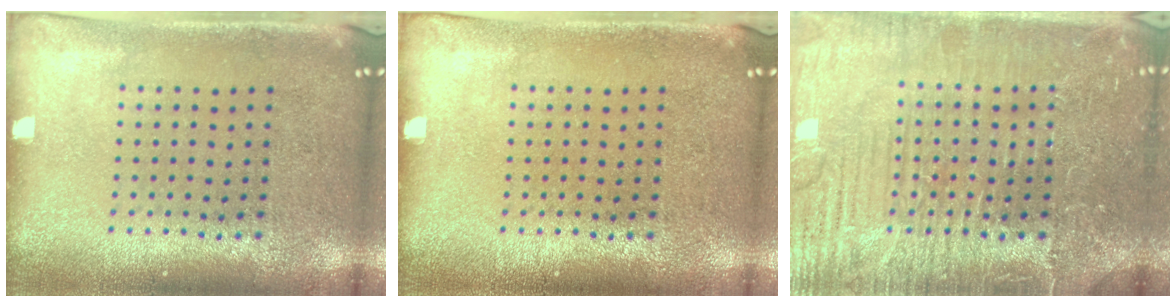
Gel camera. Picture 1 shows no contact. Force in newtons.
{"total": 0.0}
{"total": 4.9, "press": 4.9, "slide": 0.5}